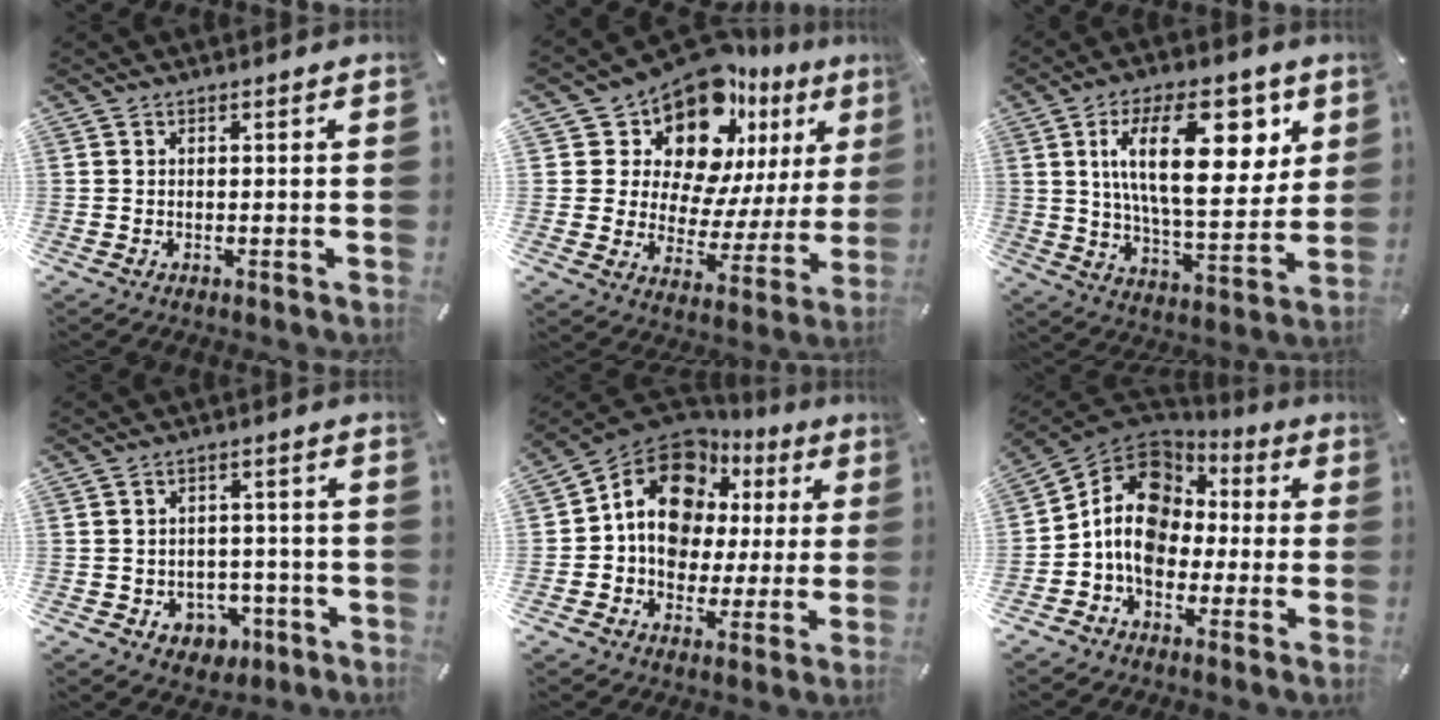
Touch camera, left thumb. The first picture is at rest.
{"total": 16.6, "force": [12.7, 8.6, 6.3], "torque": [-0.114, -0.119, 0.220]}
{"total": 22.8, "force": [8.0, 10.2, 18.7], "torque": [-0.300, -0.011, 0.120]}
{"total": 5.7, "force": [-1.4, 5.2, 2.0], "torque": [-0.024, 0.008, -0.022]}
{"total": 15.1, "force": [5.6, 11.6, 7.9], "torque": [-0.143, -0.033, 0.102]}
{"total": 12.6, "force": [-1.1, 10.6, 6.7], "torque": [-0.150, 0.008, -0.018]}